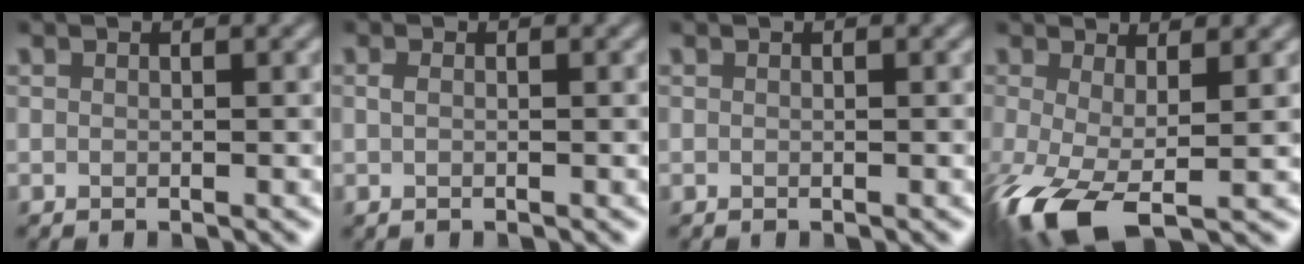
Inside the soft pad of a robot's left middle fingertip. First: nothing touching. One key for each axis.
{"total": 0.7, "fx": 0.0, "fy": 0.3, "fz": 0.6, "tx": -0.015, "ty": 0.000, "tz": 0.000}
{"total": 0.0}
{"total": 6.6, "fx": -2.3, "fy": 2.2, "fz": 5.8, "tx": -0.123, "ty": -0.011, "tz": -0.049}